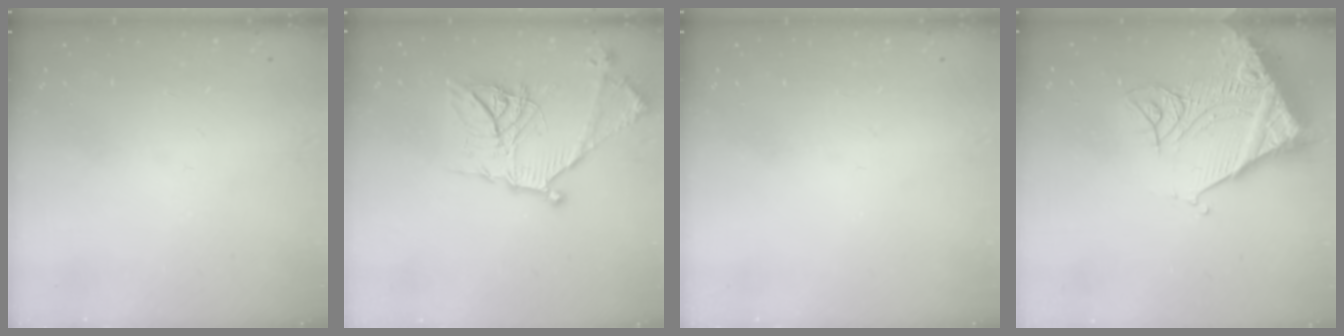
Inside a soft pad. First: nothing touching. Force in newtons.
{"total": 17.4, "press": 17.4, "slide": 0.5}
{"total": 0.0}
{"total": 17.3, "press": 17.2, "slide": 2.1}